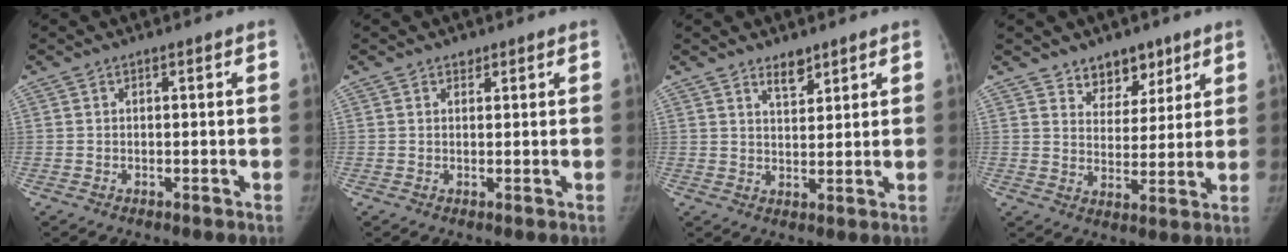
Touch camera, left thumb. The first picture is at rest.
{"total": 1.1, "force": [0.8, 0.7, 0.2], "torque": [0.005, -0.005, 0.009]}
{"total": 3.7, "force": [2.9, 1.6, 1.7], "torque": [-0.012, -0.023, 0.049]}
{"total": 7.5, "force": [5.4, 4.8, 2.0], "torque": [0.011, -0.036, 0.091]}